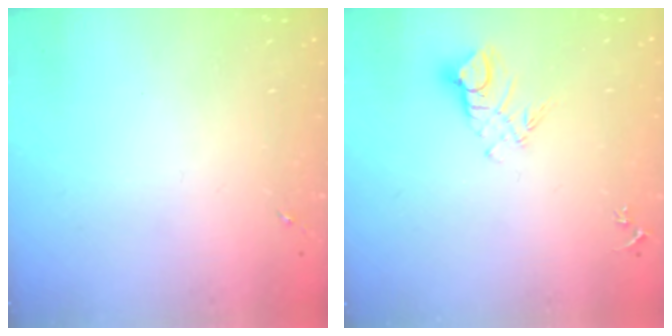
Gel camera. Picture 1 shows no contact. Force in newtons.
{"total": 7.9, "press": 7.8, "slide": 0.8}